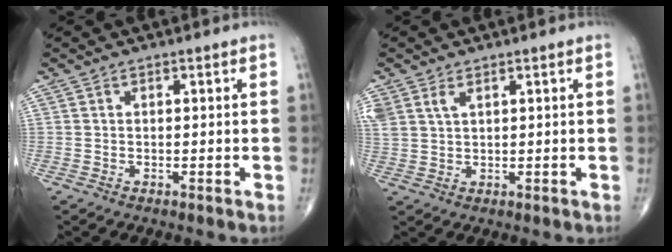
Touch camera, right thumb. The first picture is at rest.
{"total": 4.2, "force": [2.3, 2.3, 2.7], "torque": [-0.066, 0.004, 0.057]}